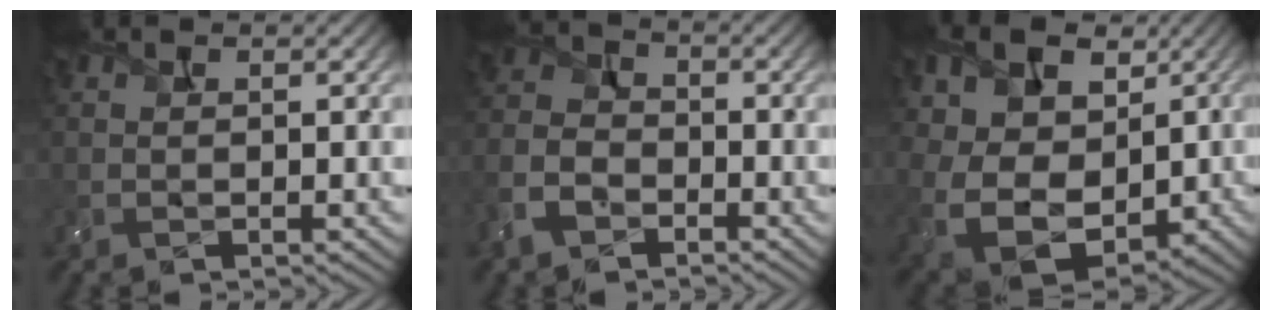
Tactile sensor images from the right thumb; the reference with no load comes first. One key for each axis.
{"total": 6.4, "fx": -3.8, "fy": 4.1, "fz": 3.1, "tx": -0.087, "ty": -0.005, "tz": -0.089}
{"total": 15.2, "fx": 2.2, "fy": 11.6, "fz": 9.6, "tx": -0.219, "ty": 0.004, "tz": 0.048}